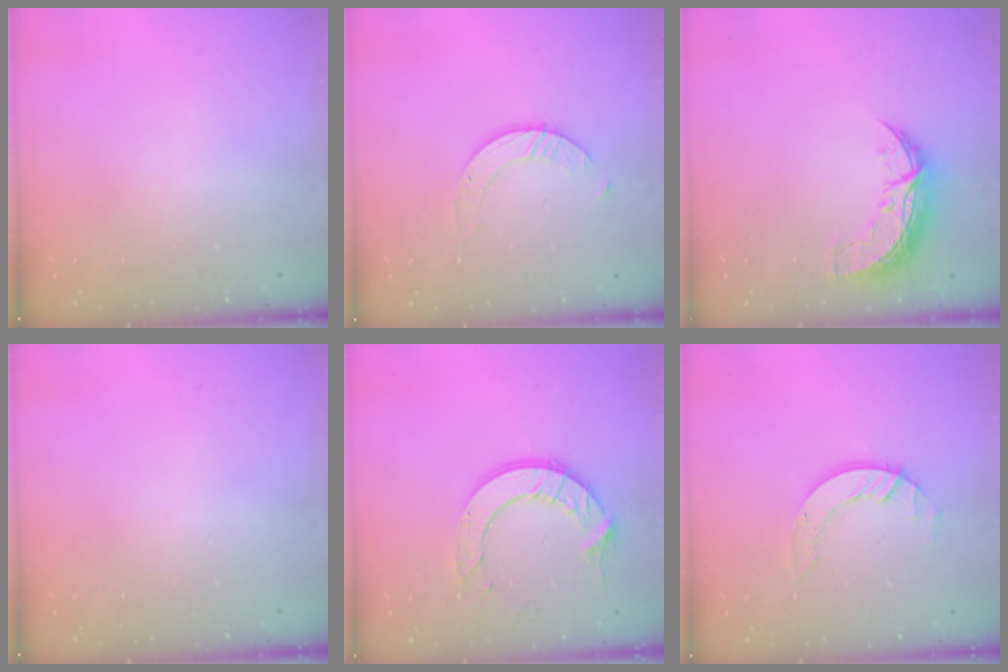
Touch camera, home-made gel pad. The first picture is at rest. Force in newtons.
{"total": 1.7, "press": 1.7, "slide": 0.2}
{"total": 8.4, "press": 8.4, "slide": 0.3}
{"total": 0.0}
{"total": 11.2, "press": 11.1, "slide": 1.3}
{"total": 4.8, "press": 4.8, "slide": 0.3}